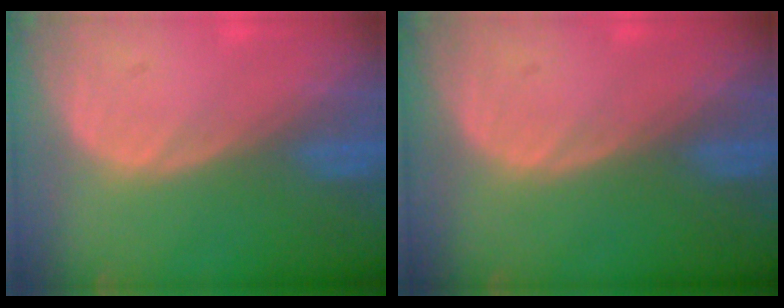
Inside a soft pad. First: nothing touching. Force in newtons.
{"total": 0.0}